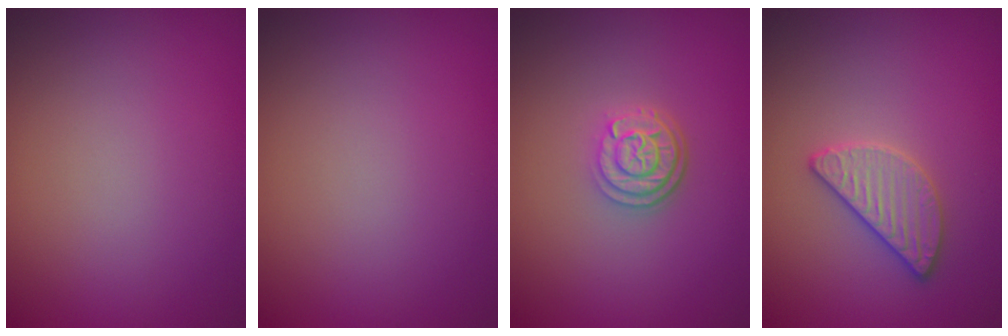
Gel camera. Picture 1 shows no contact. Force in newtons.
{"total": 0.0}
{"total": 3.1, "press": 2.4, "slide": 1.8}
{"total": 2.6, "press": 2.6, "slide": 0.4}